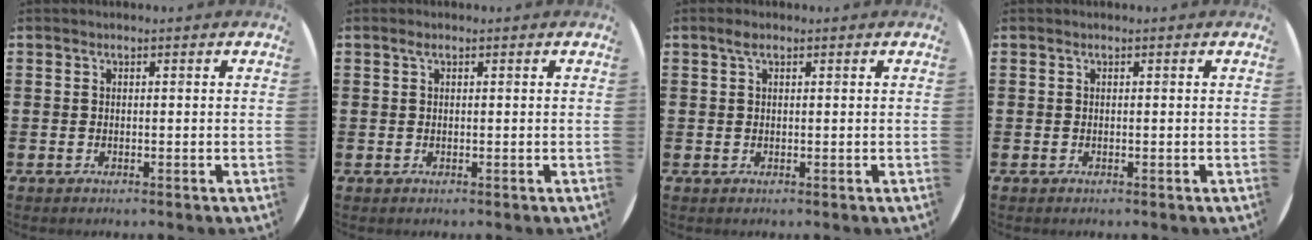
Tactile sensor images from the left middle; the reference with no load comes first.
{"total": 0.6, "force": [0.3, 0.3, 0.4], "torque": [-0.009, 0.003, 0.006]}
{"total": 1.2, "force": [0.7, 0.6, 0.8], "torque": [-0.010, 0.002, 0.009]}
{"total": 0.0}